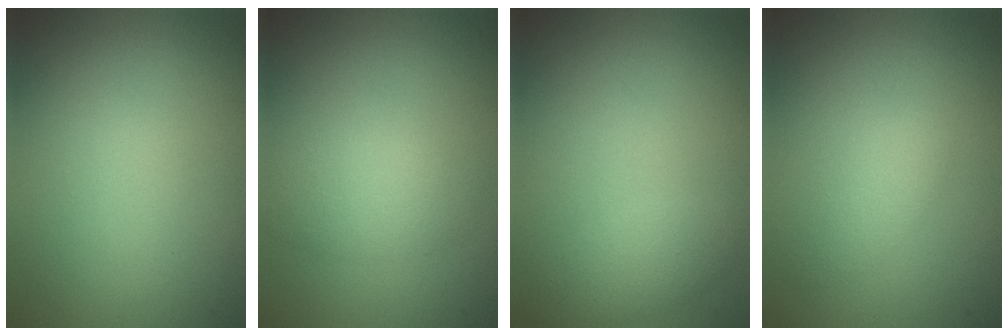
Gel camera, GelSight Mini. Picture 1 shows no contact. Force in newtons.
{"total": 2.4, "press": 2.4, "slide": 0.0}
{"total": 1.9, "press": 1.9, "slide": 0.1}
{"total": 1.5, "press": 1.5, "slide": 0.0}